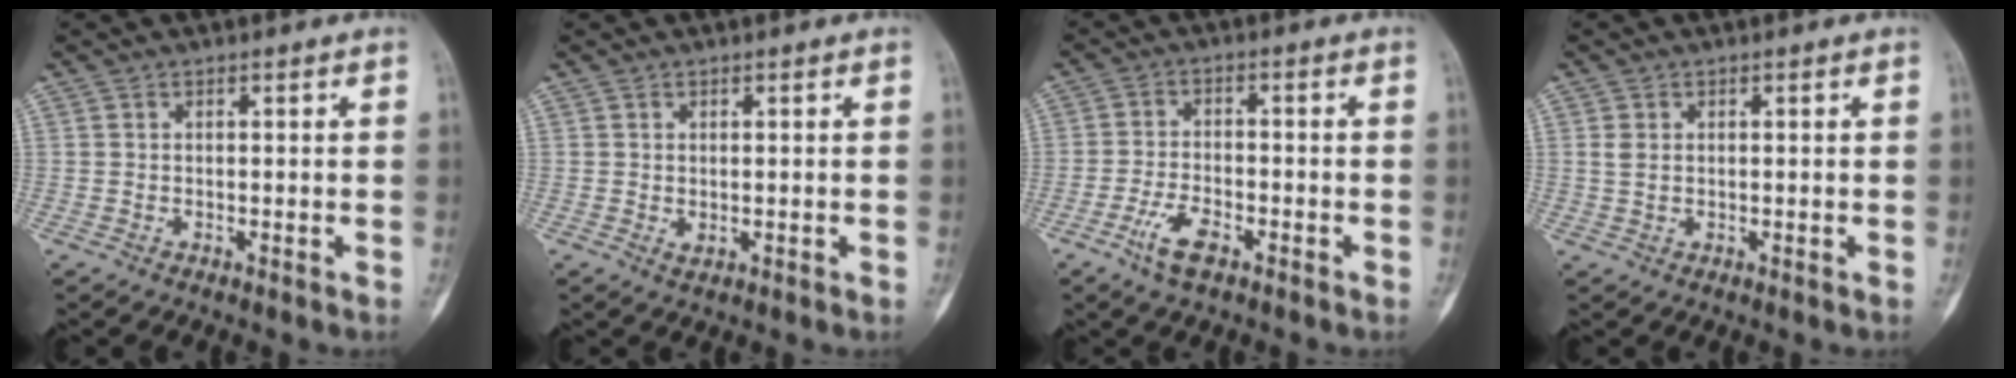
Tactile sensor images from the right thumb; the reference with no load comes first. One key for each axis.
{"total": 1.2, "fx": -0.1, "fy": 0.8, "fz": 0.8, "tx": -0.013, "ty": -0.002, "tz": 0.005}
{"total": 6.0, "fx": -3.4, "fy": 2.6, "fz": 4.1, "tx": -0.086, "ty": 0.016, "tz": -0.061}
{"total": 1.8, "fx": 0.4, "fy": 1.3, "fz": 1.2, "tx": -0.023, "ty": 0.002, "tz": 0.012}